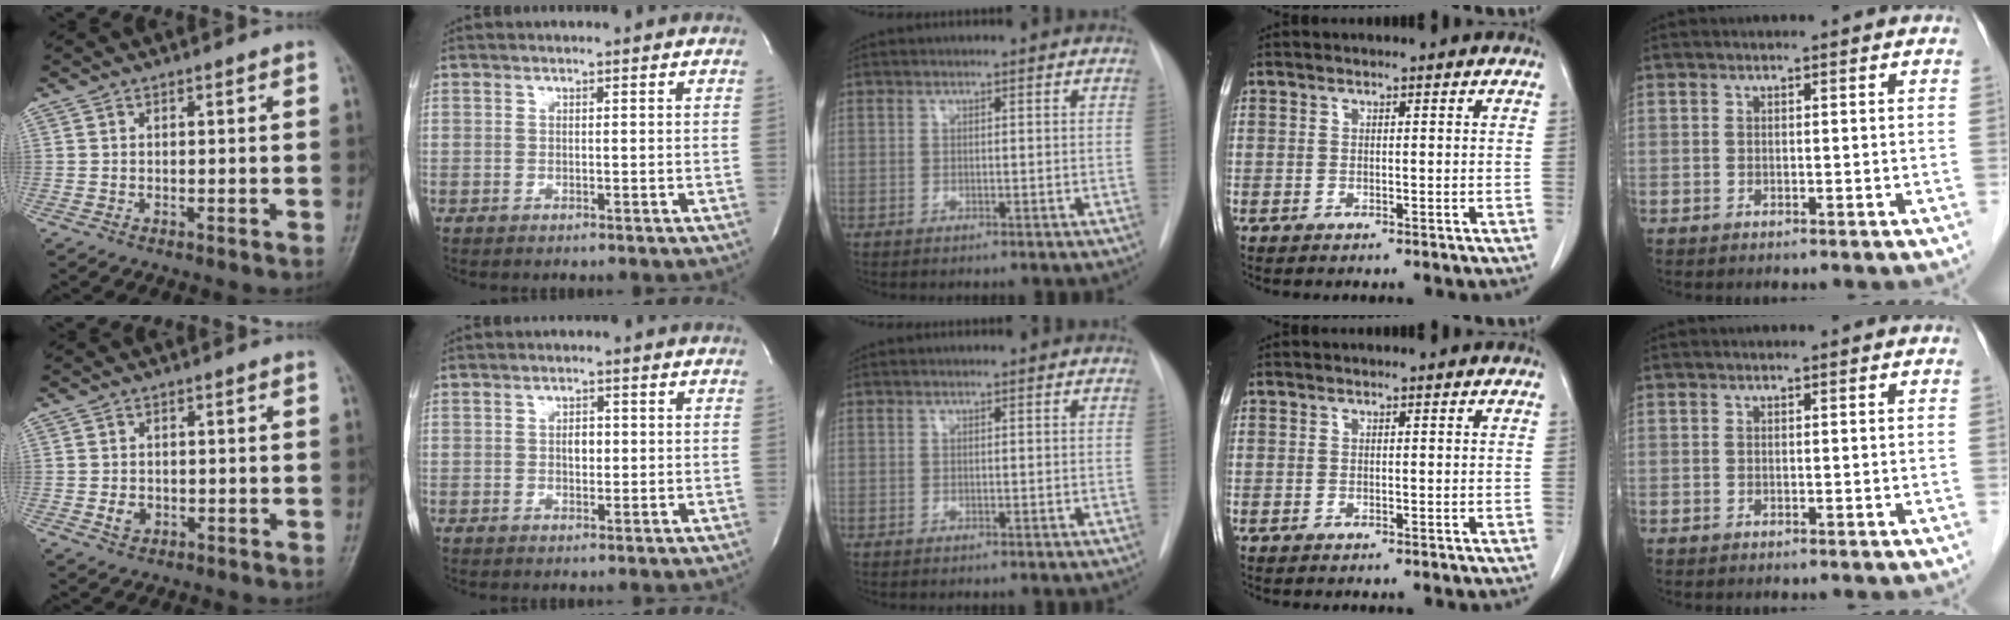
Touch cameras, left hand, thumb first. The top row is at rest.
{"thumb": {"total": 2.4, "force": [-0.4, 2.0, 1.2], "torque": [-0.013, 0.001, -0.004]}, "index": {"total": 2.1, "force": [-0.1, 1.3, 1.7], "torque": [-0.027, -0.001, -0.001]}}